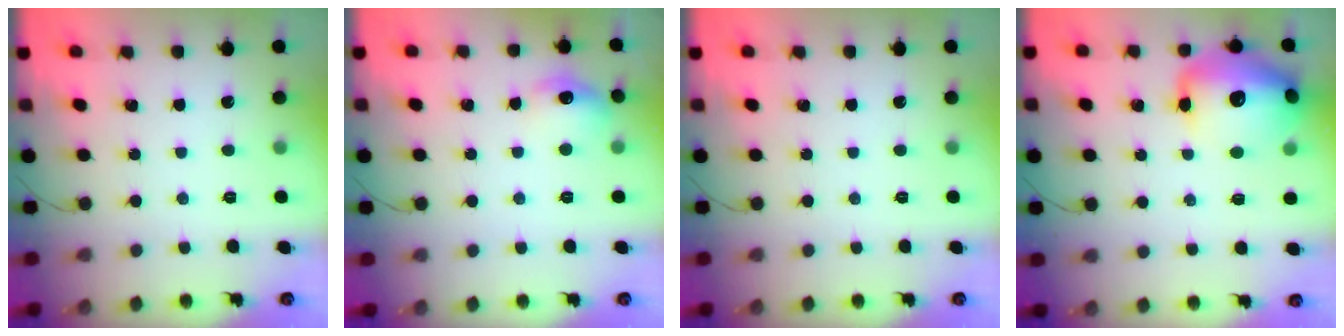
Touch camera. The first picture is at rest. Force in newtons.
{"total": 9.0, "press": 8.9, "slide": 1.2}
{"total": 0.0}
{"total": 17.9, "press": 17.5, "slide": 3.4}